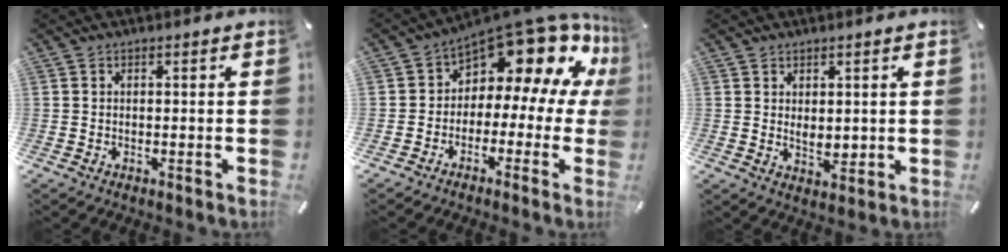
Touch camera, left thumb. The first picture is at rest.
{"total": 14.4, "force": [9.3, 7.2, 8.2], "torque": [-0.130, -0.080, 0.158]}
{"total": 3.2, "force": [1.4, 2.3, 1.8], "torque": [-0.020, -0.005, 0.024]}